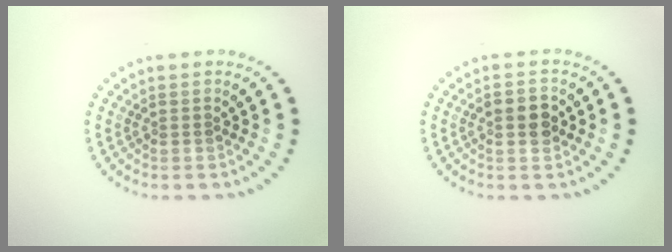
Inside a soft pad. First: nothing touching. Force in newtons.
{"total": 2.9, "press": 2.9, "slide": 0.2}